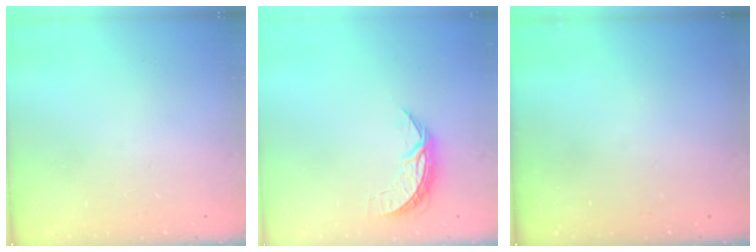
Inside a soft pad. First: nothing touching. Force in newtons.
{"total": 6.6, "press": 6.5, "slide": 0.4}
{"total": 0.0}